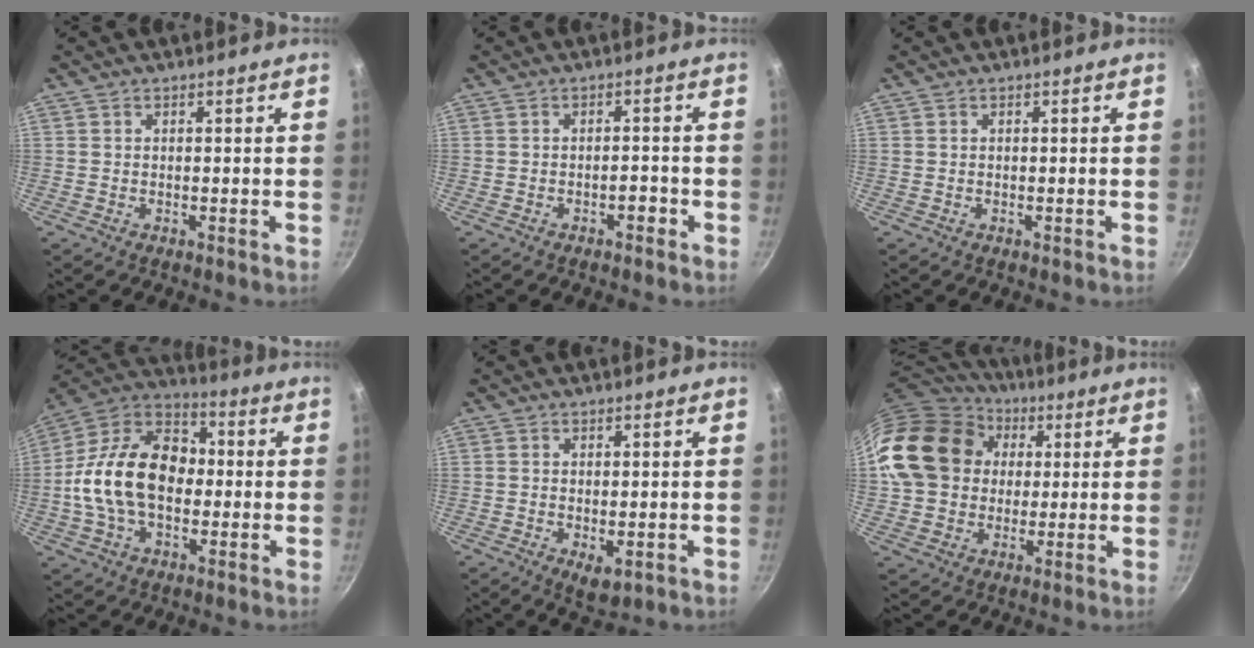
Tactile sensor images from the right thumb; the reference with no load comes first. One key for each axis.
{"total": 2.0, "fx": -1.3, "fy": 1.0, "fz": 1.2, "tx": -0.009, "ty": 0.018, "tz": -0.018}
{"total": 0.0}
{"total": 19.7, "fx": -1.1, "fy": 13.2, "fz": 14.5, "tx": -0.226, "ty": 0.042, "tz": -0.038}
{"total": 4.0, "fx": -1.0, "fy": 2.0, "fz": 3.3, "tx": -0.048, "ty": -0.014, "tz": -0.008}
{"total": 20.2, "fx": 3.5, "fy": 16.8, "fz": 10.7, "tx": -0.175, "ty": 0.035, "tz": 0.060}